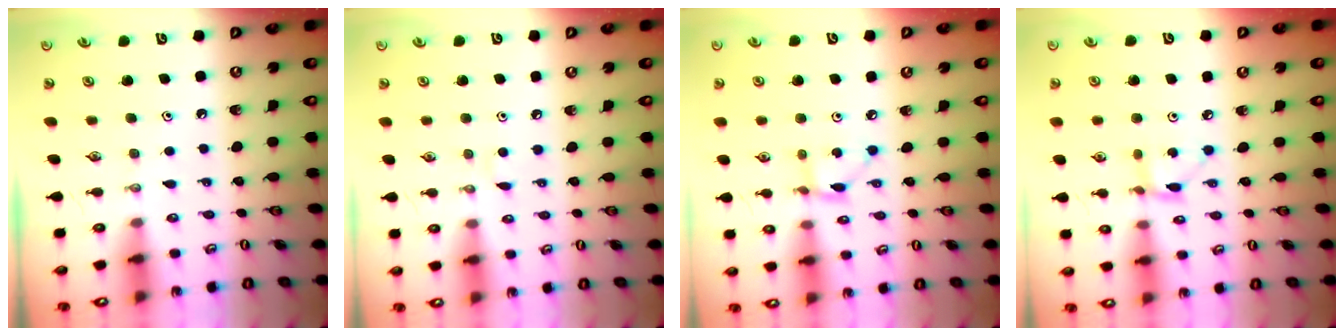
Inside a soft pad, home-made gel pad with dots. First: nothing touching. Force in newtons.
{"total": 2.1, "press": 2.1, "slide": 0.3}
{"total": 2.6, "press": 2.6, "slide": 0.1}
{"total": 2.6, "press": 2.6, "slide": 0.3}